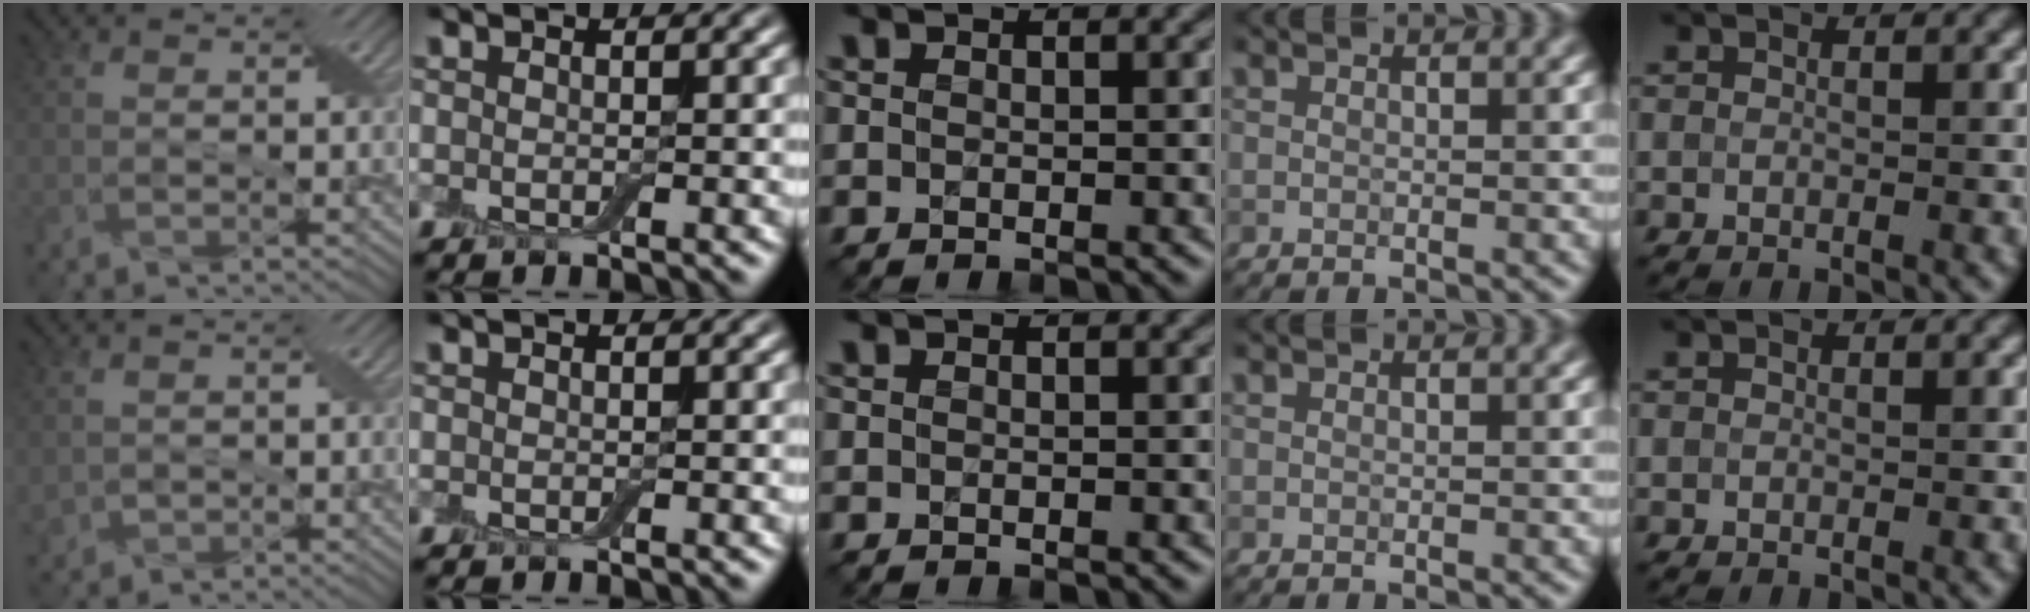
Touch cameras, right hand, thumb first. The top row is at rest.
{"thumb": {"total": 2.1, "force": [0.1, 1.9, 0.9], "torque": [-0.036, -0.006, 0.004]}}